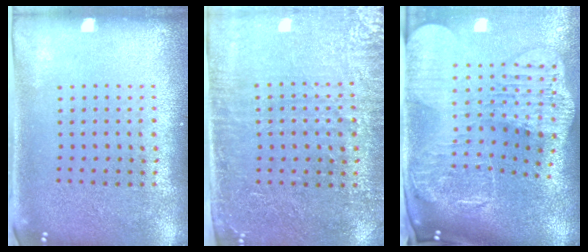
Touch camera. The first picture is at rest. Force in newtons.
{"total": 3.5, "press": 3.1, "slide": 1.7}
{"total": 4.0, "press": 3.1, "slide": 2.6}